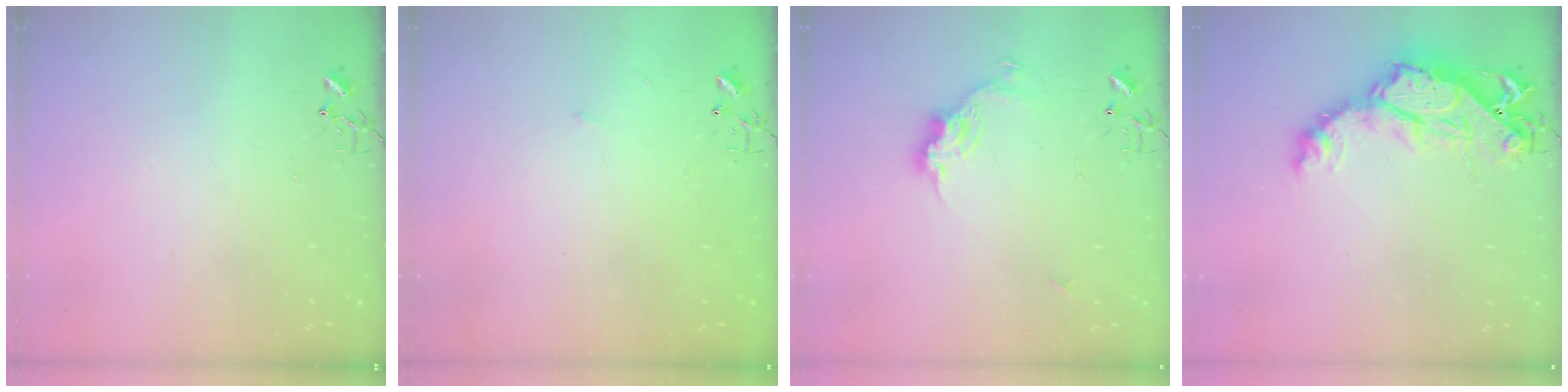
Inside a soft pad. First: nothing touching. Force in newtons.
{"total": 2.6, "press": 2.6, "slide": 0.4}
{"total": 10.8, "press": 10.8, "slide": 0.5}
{"total": 14.8, "press": 14.8, "slide": 1.4}